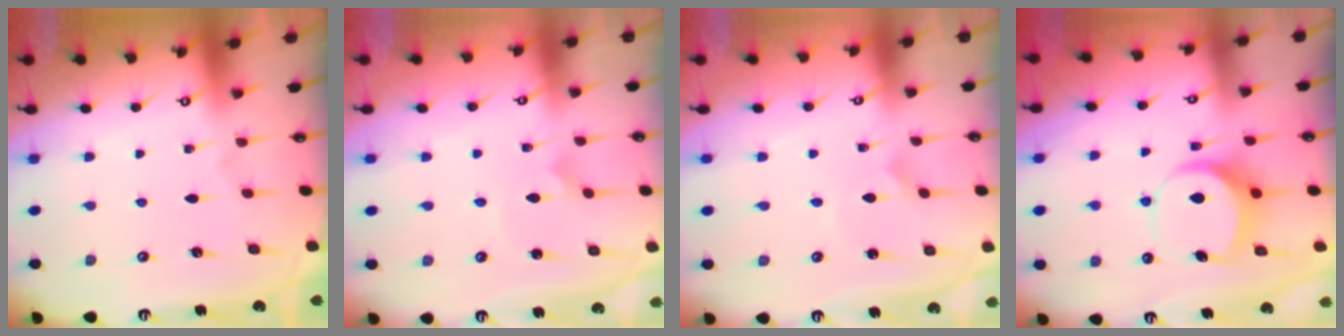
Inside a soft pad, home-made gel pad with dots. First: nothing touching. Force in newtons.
{"total": 2.2, "press": 2.2, "slide": 0.1}
{"total": 1.0, "press": 1.0, "slide": 0.0}
{"total": 7.9, "press": 7.9, "slide": 0.8}